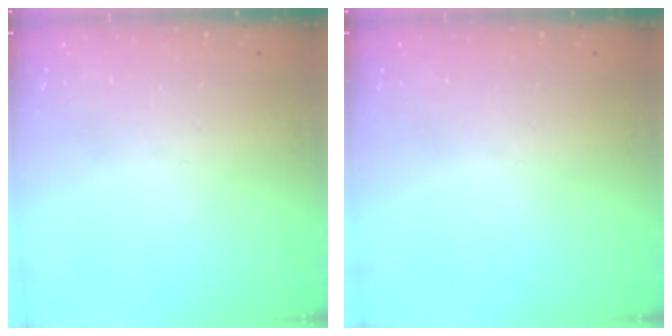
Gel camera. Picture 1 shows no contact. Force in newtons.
{"total": 0.0}